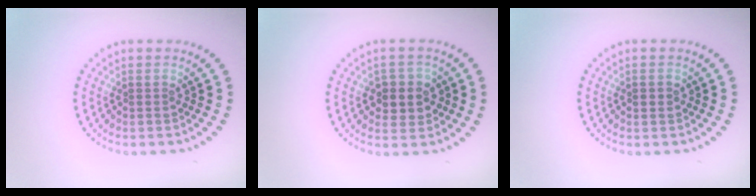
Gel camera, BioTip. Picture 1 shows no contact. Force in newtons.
{"total": 2.9, "press": 2.7, "slide": 0.8}
{"total": 1.1, "press": 1.1, "slide": 0.1}